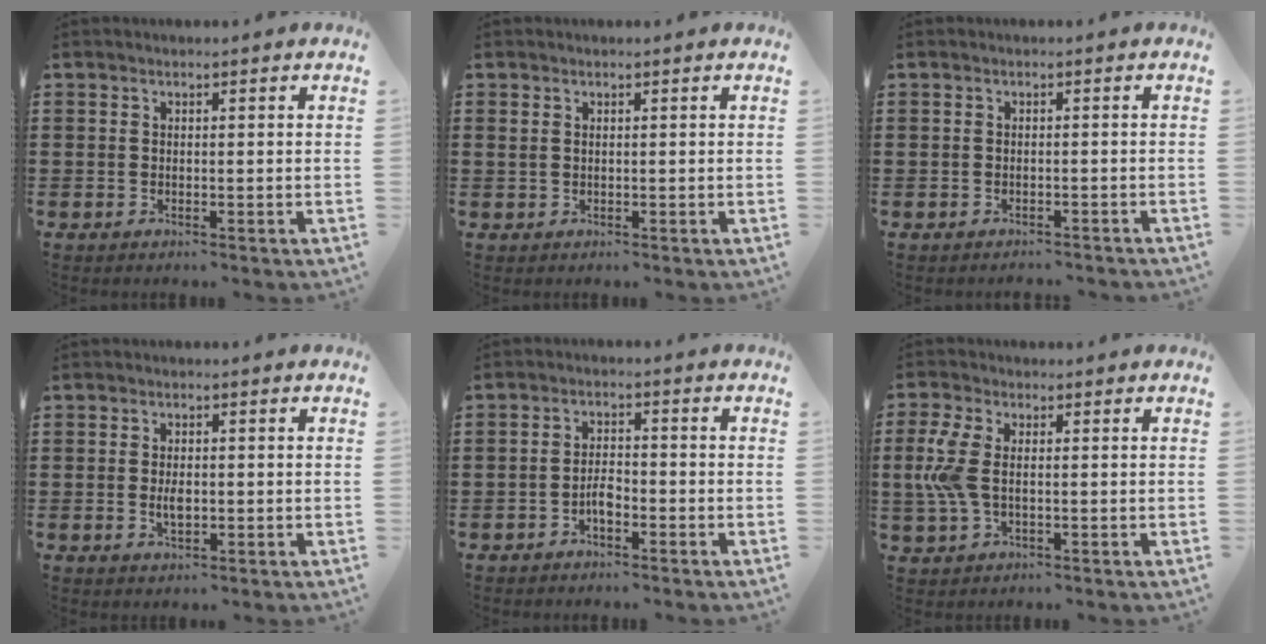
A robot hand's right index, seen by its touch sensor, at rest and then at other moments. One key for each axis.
{"total": 0.8, "fx": 0.4, "fy": 0.5, "fz": 0.5, "tx": -0.012, "ty": 0.003, "tz": 0.008}
{"total": 1.1, "fx": -1.0, "fy": 0.1, "fz": -0.1, "tx": -0.002, "ty": 0.001, "tz": -0.023}
{"total": 2.5, "fx": -0.2, "fy": 1.2, "fz": 2.2, "tx": -0.041, "ty": 0.002, "tz": -0.004}
{"total": 2.9, "fx": -1.5, "fy": 1.2, "fz": 2.2, "tx": -0.048, "ty": 0.005, "tz": -0.032}
{"total": 6.5, "fx": 0.4, "fy": 3.3, "fz": 5.6, "tx": -0.151, "ty": -0.005, "tz": -0.004}